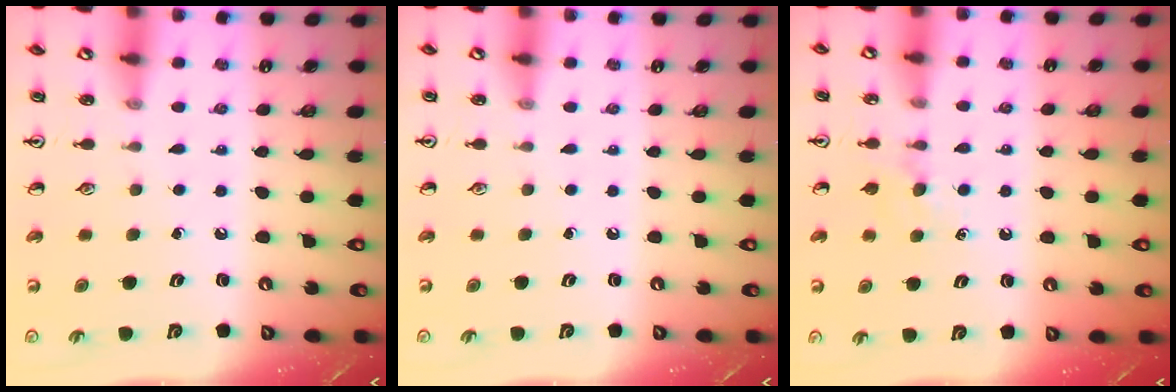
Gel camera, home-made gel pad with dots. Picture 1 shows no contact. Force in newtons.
{"total": 0.0}
{"total": 4.1, "press": 4.1, "slide": 0.6}